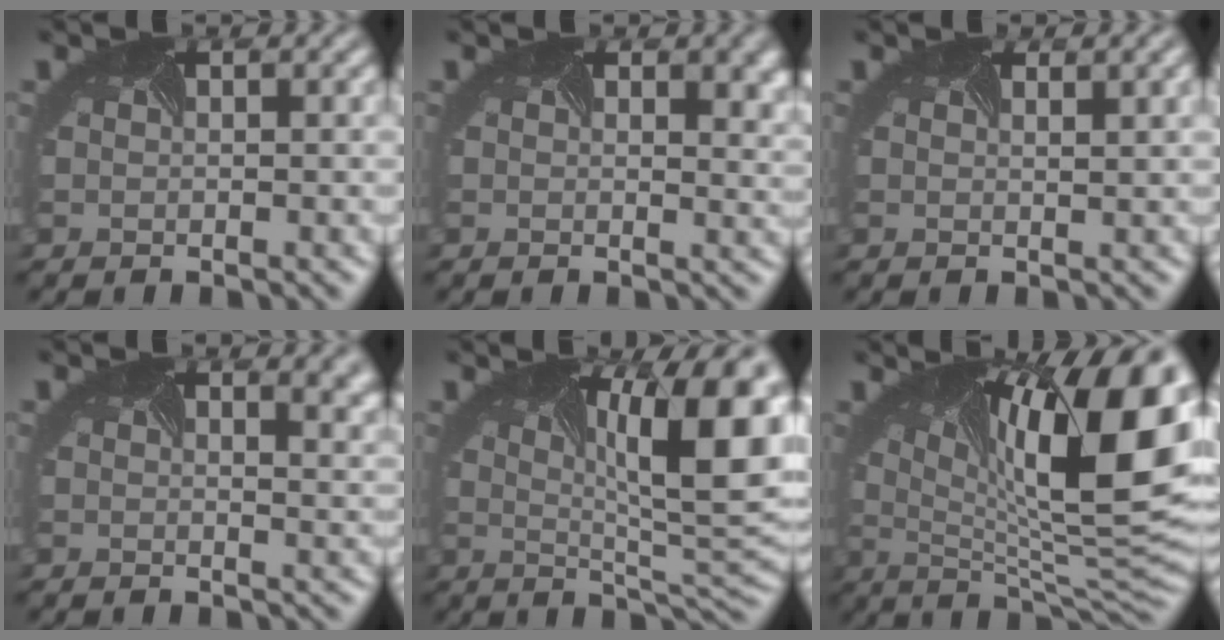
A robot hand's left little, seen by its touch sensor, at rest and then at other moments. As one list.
[{"total": 5.9, "force": [2.3, 3.2, 4.3], "torque": [-0.041, 0.004, 0.036]}, {"total": 1.8, "force": [0.9, 0.6, 1.4], "torque": [0.000, 0.012, -0.006]}, {"total": 8.9, "force": [4.3, 4.8, 6.0], "torque": [-0.066, 0.039, 0.046]}, {"total": 12.6, "force": [2.7, 4.2, 11.6], "torque": [-0.122, 0.007, 0.031]}, {"total": 17.2, "force": [4.5, 5.8, 15.6], "torque": [-0.213, 0.006, 0.085]}]